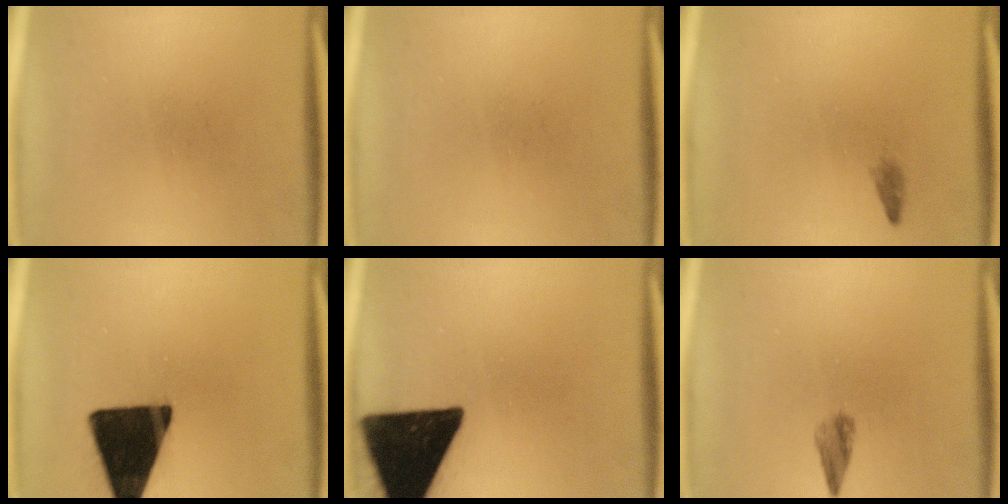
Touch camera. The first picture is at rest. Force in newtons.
{"total": 0.0}
{"total": 0.8}
{"total": 18.9}
{"total": 18.9}
{"total": 2.0}